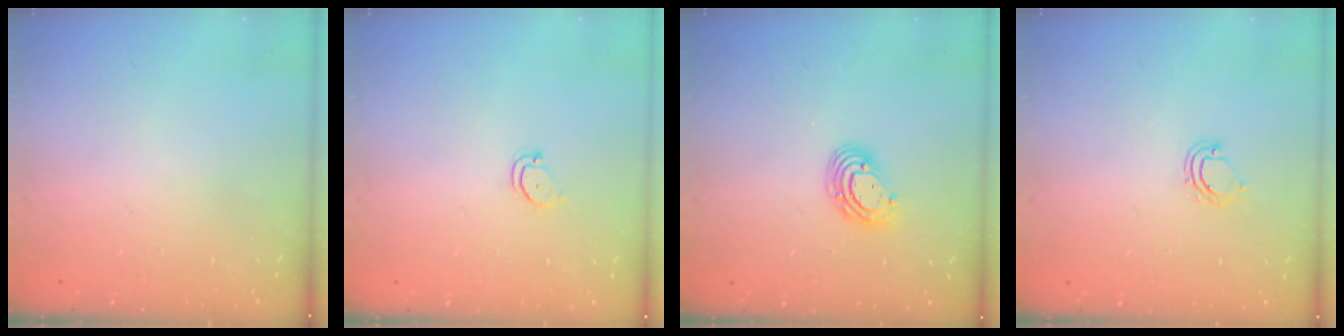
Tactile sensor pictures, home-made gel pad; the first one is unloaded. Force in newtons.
{"total": 2.5, "press": 2.5, "slide": 0.3}
{"total": 7.9, "press": 7.8, "slide": 1.5}
{"total": 5.0, "press": 5.0, "slide": 0.2}